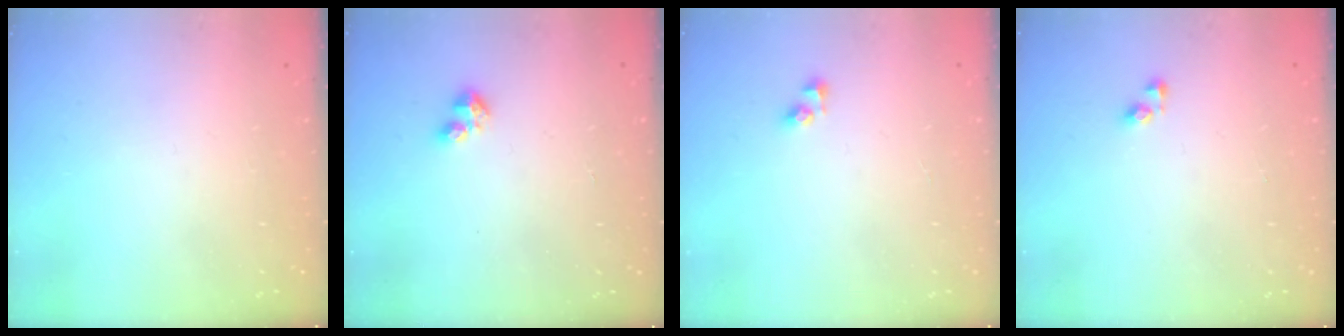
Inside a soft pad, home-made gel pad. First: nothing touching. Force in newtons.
{"total": 3.3, "press": 3.3, "slide": 0.4}
{"total": 3.8, "press": 3.8, "slide": 0.2}
{"total": 3.1, "press": 3.1, "slide": 0.2}